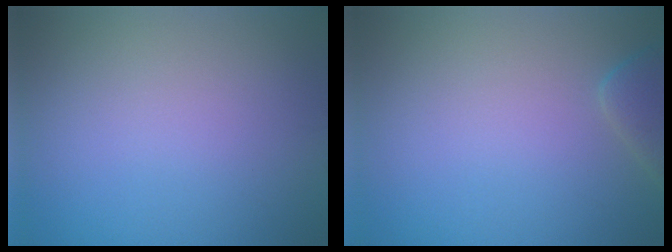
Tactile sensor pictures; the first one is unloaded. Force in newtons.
{"total": 2.4, "press": 2.4, "slide": 0.3}